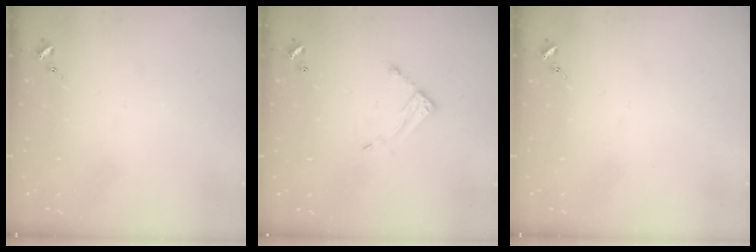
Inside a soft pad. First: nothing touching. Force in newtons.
{"total": 7.2, "press": 7.2, "slide": 0.3}
{"total": 0.0}